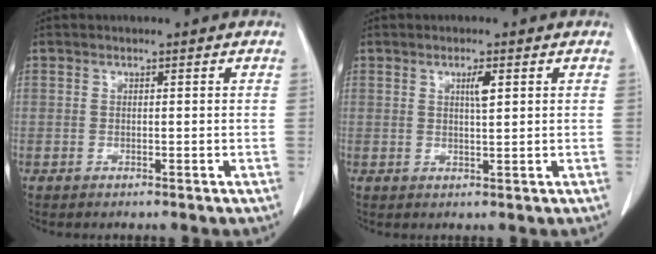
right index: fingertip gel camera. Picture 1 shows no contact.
{"total": 2.2, "force": [0.9, 0.2, 2.0], "torque": [-0.036, -0.002, 0.015]}